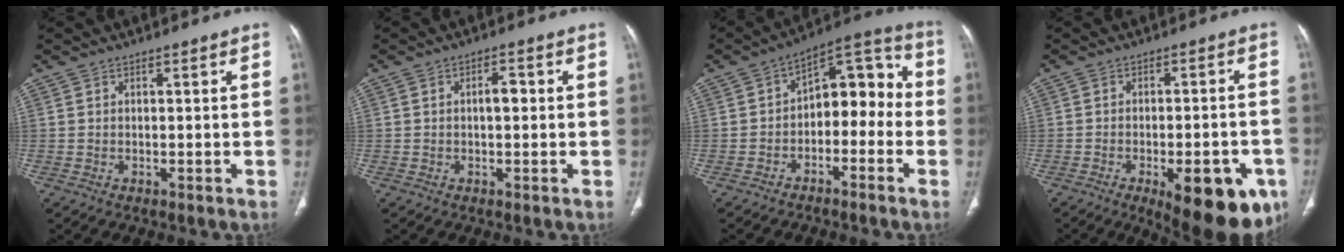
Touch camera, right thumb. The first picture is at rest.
{"total": 2.6, "force": [0.0, 1.3, 2.3], "torque": [-0.031, 0.007, -0.004]}
{"total": 12.3, "force": [-2.6, 7.9, 9.1], "torque": [-0.080, 0.060, -0.052]}
{"total": 17.3, "force": [-7.9, 6.7, 13.8], "torque": [-0.124, 0.017, -0.094]}